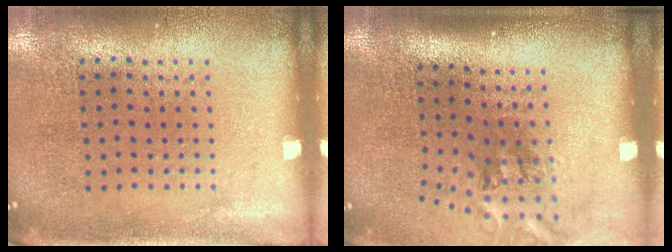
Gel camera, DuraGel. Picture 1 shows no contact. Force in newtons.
{"total": 1.8, "press": 1.2, "slide": 1.3}